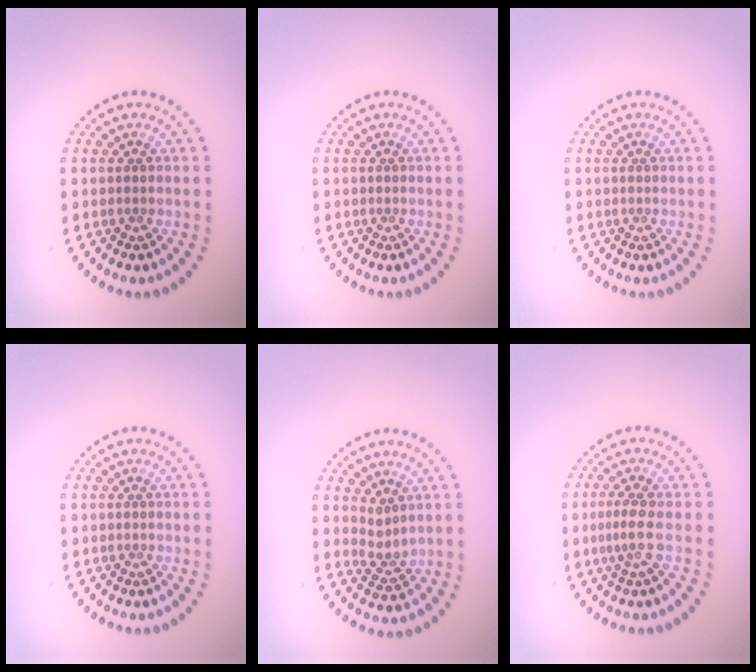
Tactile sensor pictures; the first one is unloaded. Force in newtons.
{"total": 0.0}
{"total": 0.0}
{"total": 0.0}
{"total": 1.8, "press": 1.4, "slide": 1.2}
{"total": 1.9, "press": 1.4, "slide": 1.3}